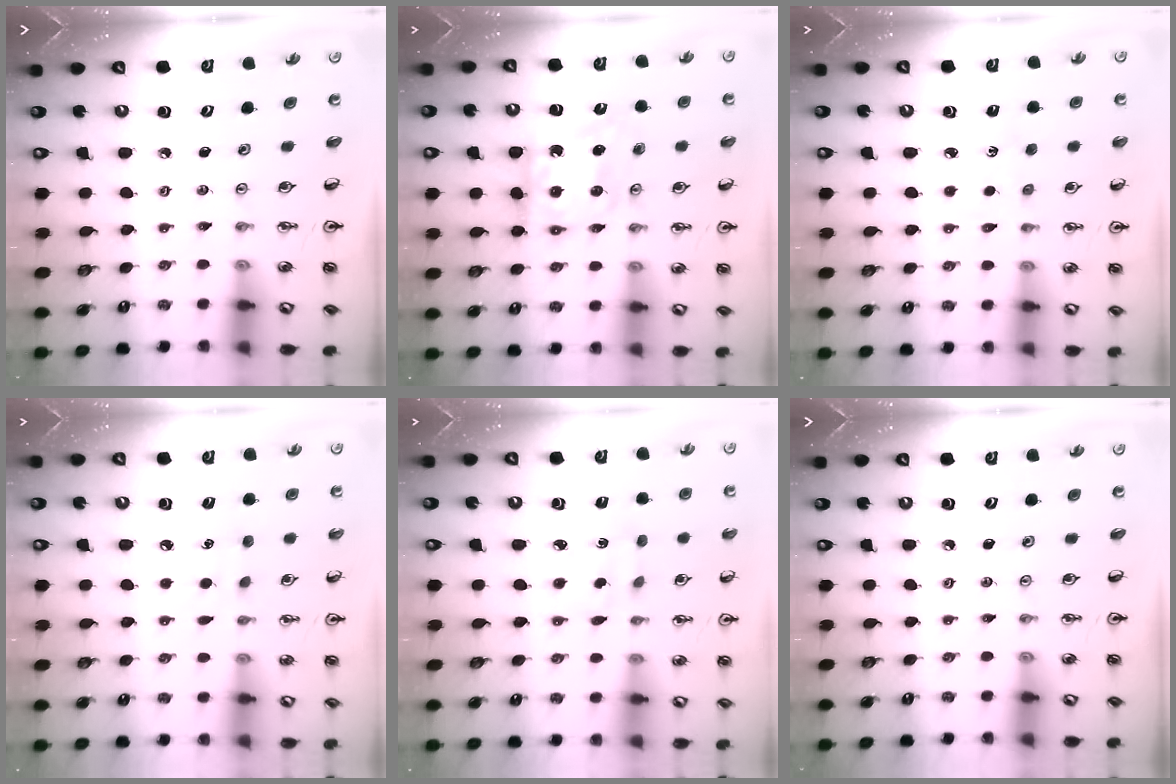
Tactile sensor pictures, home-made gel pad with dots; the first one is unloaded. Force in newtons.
{"total": 11.6, "press": 11.6, "slide": 0.5}
{"total": 2.9, "press": 2.9, "slide": 0.4}
{"total": 6.3, "press": 6.3, "slide": 0.7}
{"total": 2.9, "press": 2.8, "slide": 0.7}
{"total": 0.0}